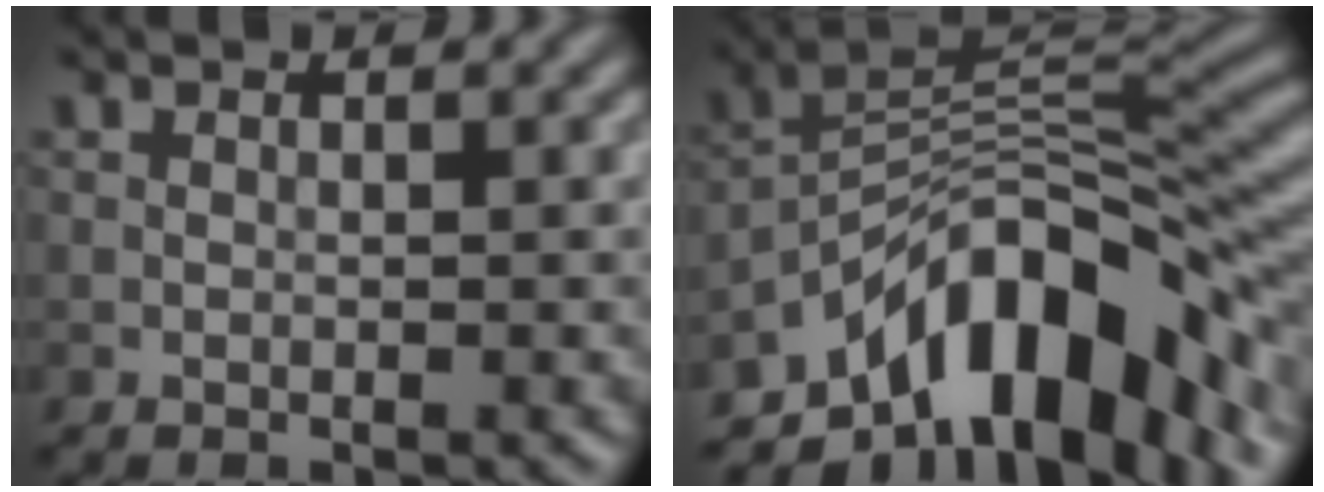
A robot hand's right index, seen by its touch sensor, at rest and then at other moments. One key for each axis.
{"total": 12.3, "fx": -7.3, "fy": 5.0, "fz": 8.6, "tx": -0.114, "ty": 0.012, "tz": -0.136}